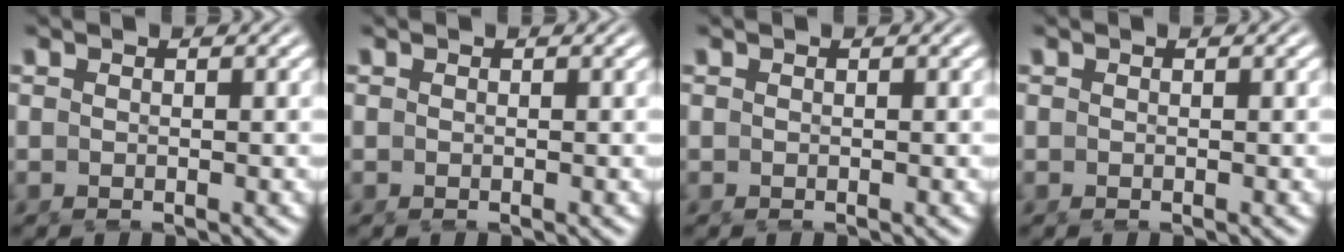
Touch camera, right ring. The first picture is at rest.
{"total": 0.0}
{"total": 0.0}
{"total": 0.0}